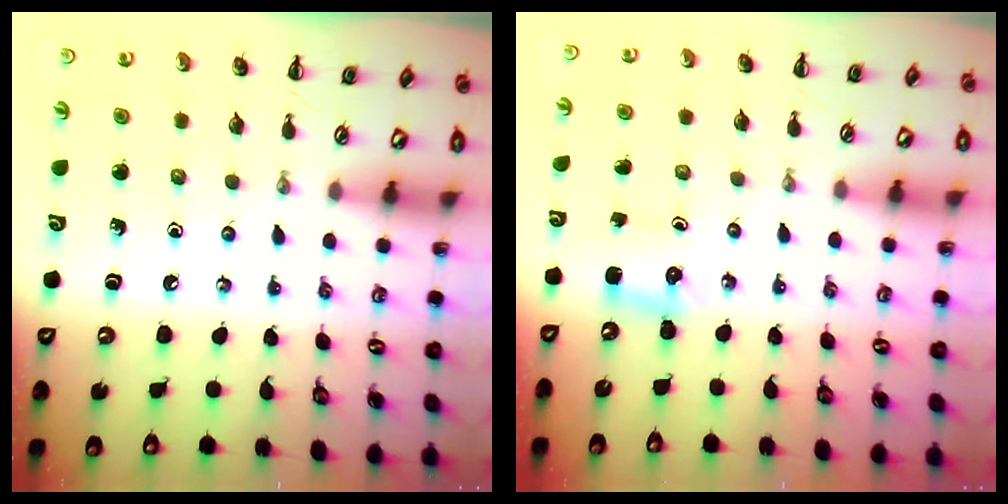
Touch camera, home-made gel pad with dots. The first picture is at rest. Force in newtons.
{"total": 2.5, "press": 2.4, "slide": 0.8}